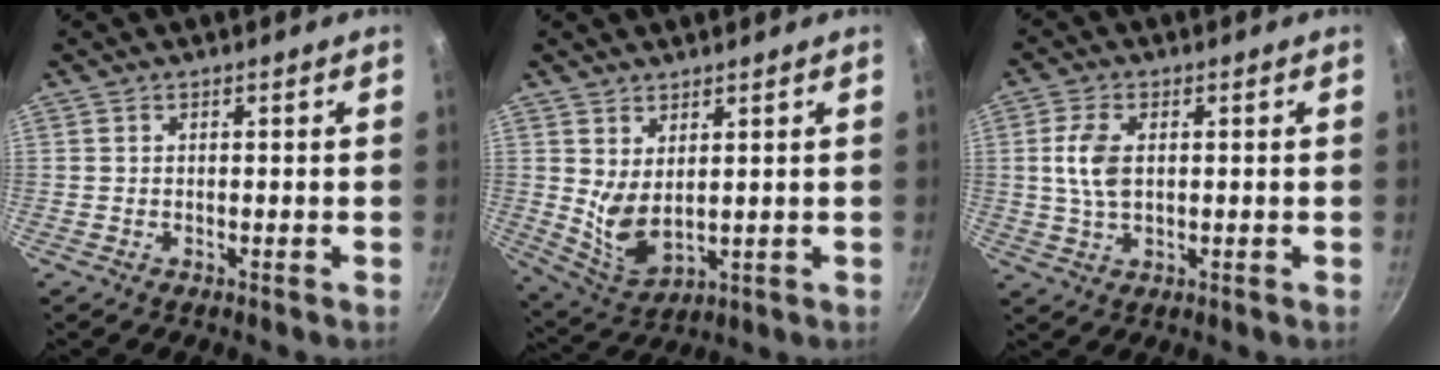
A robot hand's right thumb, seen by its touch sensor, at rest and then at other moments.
{"total": 6.9, "force": [2.3, 3.6, 5.5], "torque": [-0.092, -0.038, 0.057]}
{"total": 6.3, "force": [0.7, 3.7, 5.1], "torque": [-0.100, 0.004, 0.013]}